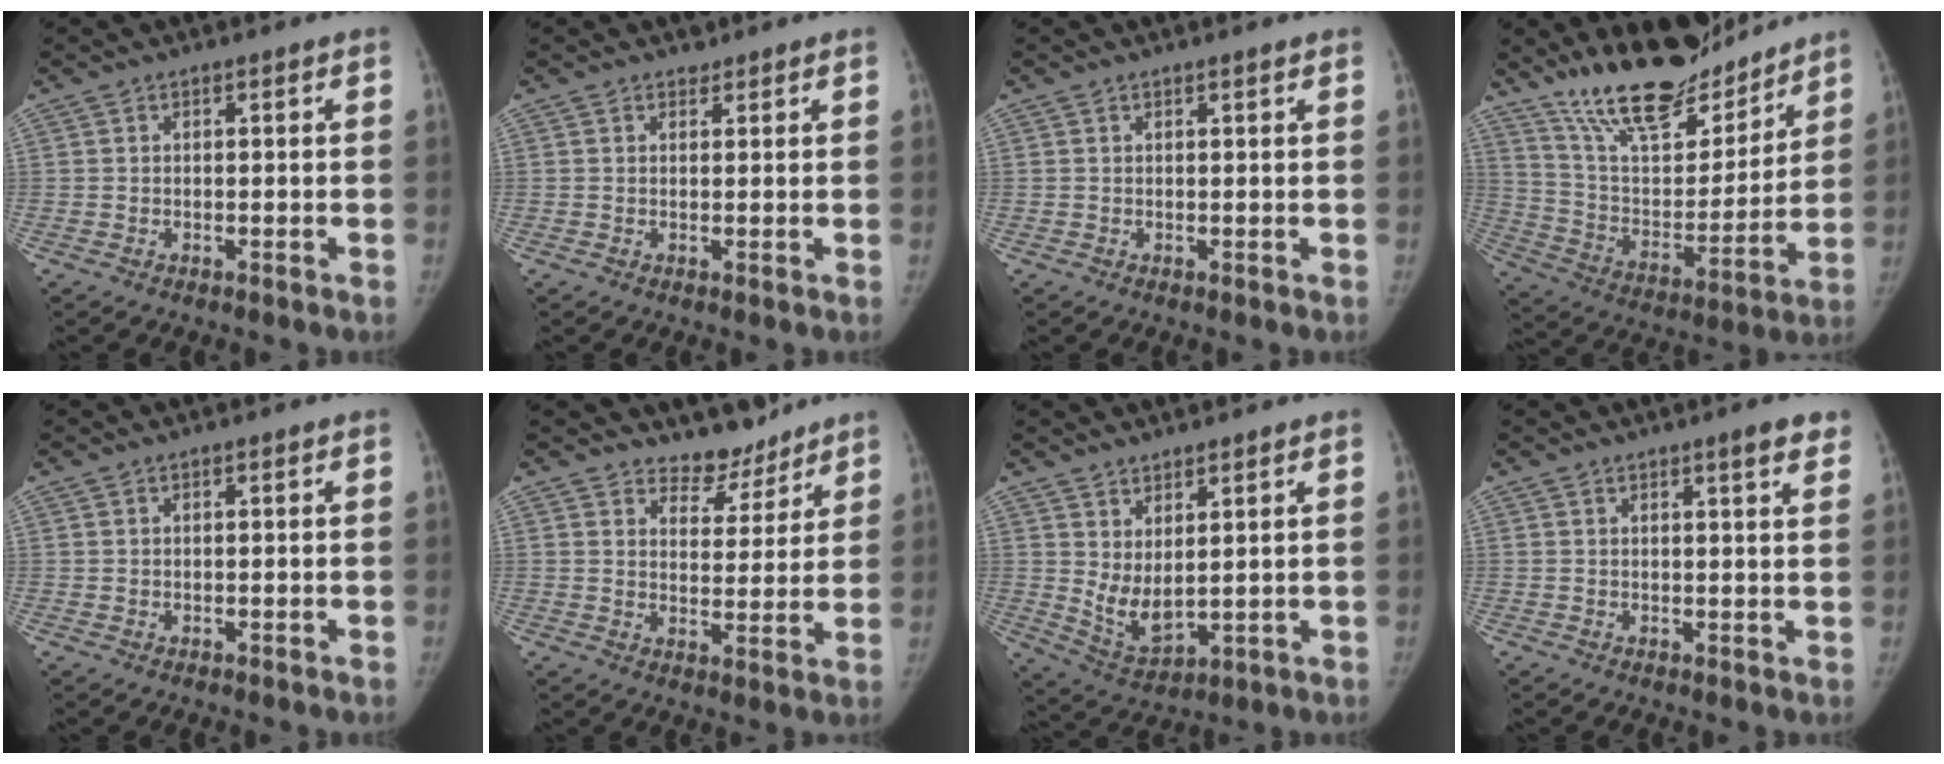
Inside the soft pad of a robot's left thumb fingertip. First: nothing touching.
{"total": 1.1, "force": [0.9, 0.6, 0.0], "torque": [0.007, -0.008, 0.010]}
{"total": 0.9, "force": [0.8, 0.0, 0.5], "torque": [-0.006, 0.000, 0.014]}
{"total": 21.1, "force": [17.3, 7.0, 9.7], "torque": [-0.119, -0.101, 0.299]}
{"total": 0.5, "force": [0.5, 0.2, 0.1], "torque": [0.000, -0.003, 0.008]}
{"total": 6.5, "force": [5.9, 2.7, 0.3], "torque": [0.025, -0.055, 0.097]}
{"total": 7.8, "force": [3.1, 3.4, 6.3], "torque": [-0.109, -0.038, 0.074]}
{"total": 4.3, "force": [3.0, 0.6, 3.0], "torque": [-0.029, -0.013, 0.036]}